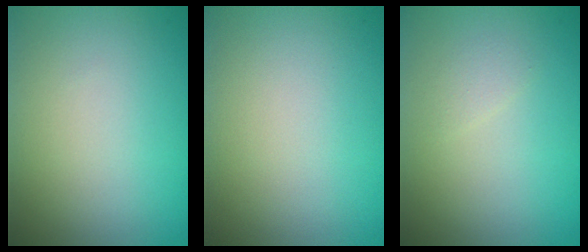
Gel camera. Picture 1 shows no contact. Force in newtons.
{"total": 0.0}
{"total": 0.8, "press": 0.8, "slide": 0.1}